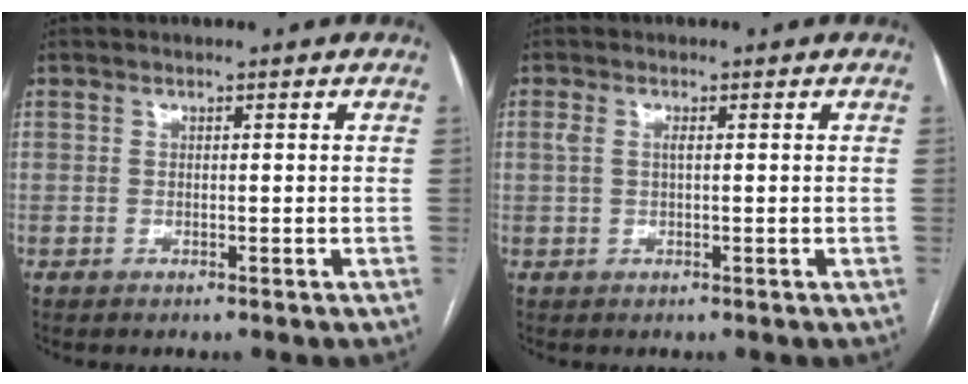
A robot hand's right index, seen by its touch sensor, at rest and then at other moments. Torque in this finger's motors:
{"motor_torque": [0.33, 0.18, 0.23, 0.05]}